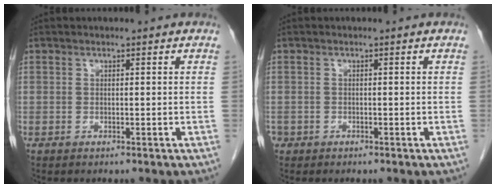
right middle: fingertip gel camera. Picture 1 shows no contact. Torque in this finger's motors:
{"motor_torque": [0.89, -0.55, 0.08, -0.01]}